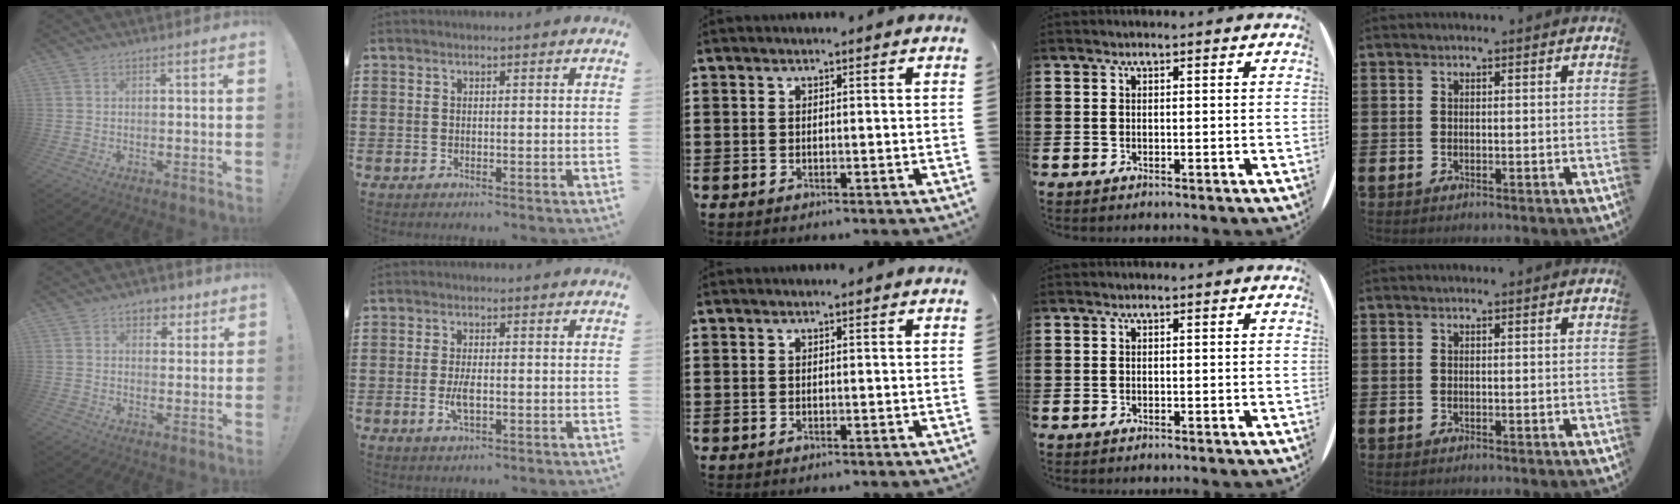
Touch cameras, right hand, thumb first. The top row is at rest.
{"thumb": {"total": 5.8, "force": [3.1, 4.5, 2.1], "torque": [-0.008, -0.017, 0.054]}, "index": {"total": 3.6, "force": [-0.7, 1.2, 3.3], "torque": [-0.067, -0.005, -0.012]}}